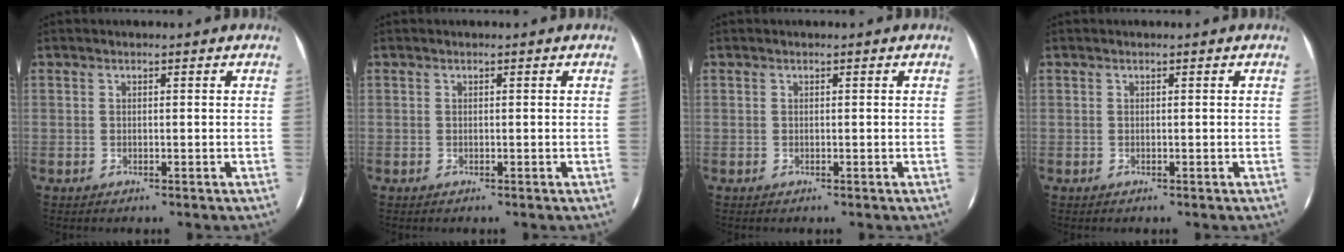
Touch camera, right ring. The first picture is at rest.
{"total": 0.0}
{"total": 0.0}
{"total": 0.0}